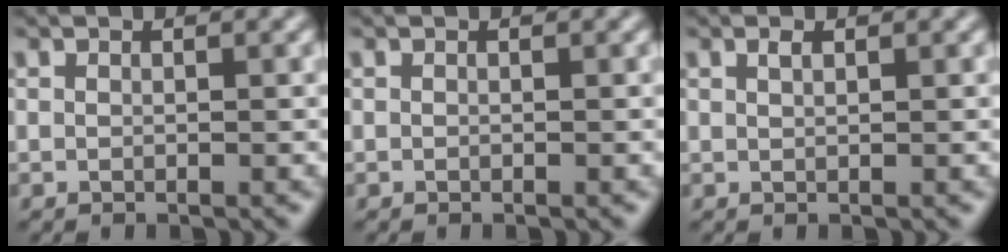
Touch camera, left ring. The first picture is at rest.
{"total": 0.0}
{"total": 0.8, "force": [0.6, 0.2, 0.5], "torque": [-0.010, 0.000, 0.011]}